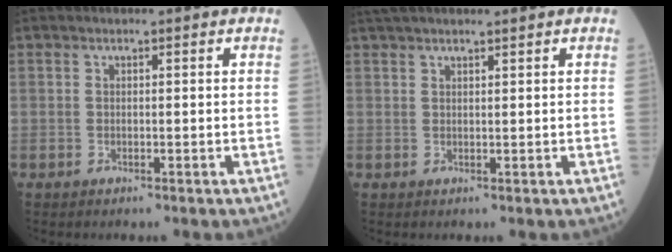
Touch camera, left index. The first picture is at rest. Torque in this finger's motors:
{"motor_torque": [0.46, -0.57, 0.03, 0.00]}